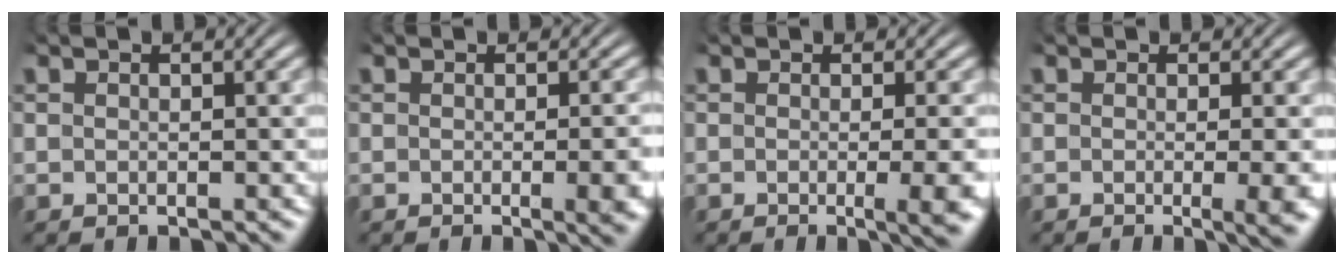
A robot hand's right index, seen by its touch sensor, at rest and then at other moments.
{"total": 3.0, "force": [-0.9, 0.3, 2.8], "torque": [-0.028, 0.001, -0.016]}
{"total": 4.4, "force": [-1.2, 0.6, 4.2], "torque": [-0.036, 0.001, -0.024]}
{"total": 3.6, "force": [-0.9, 0.4, 3.5], "torque": [-0.034, -0.003, -0.017]}